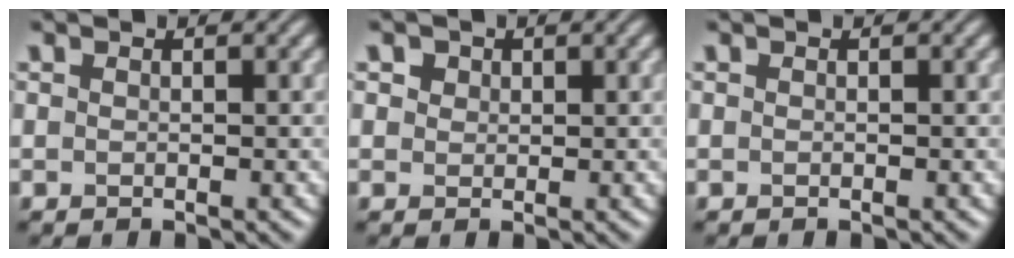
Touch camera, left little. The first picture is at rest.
{"total": 2.2, "force": [1.3, 1.5, 0.9], "torque": [-0.021, 0.008, 0.015]}
{"total": 0.0}